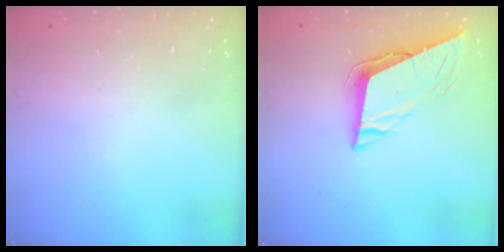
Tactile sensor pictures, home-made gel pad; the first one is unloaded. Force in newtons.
{"total": 8.3, "press": 8.2, "slide": 0.4}